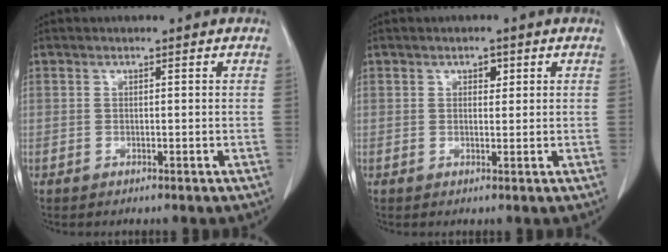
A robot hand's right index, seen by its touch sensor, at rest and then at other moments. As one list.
[{"total": 2.0, "force": [0.8, 1.3, 1.3], "torque": [-0.027, 0.007, 0.014]}]